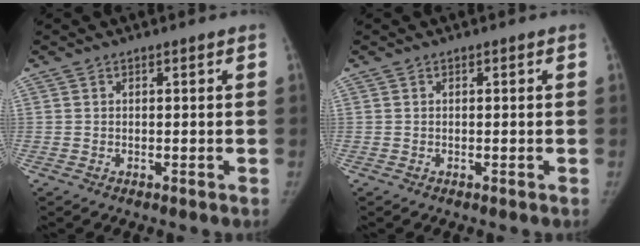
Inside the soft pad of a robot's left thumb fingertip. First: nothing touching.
{"total": 0.0}